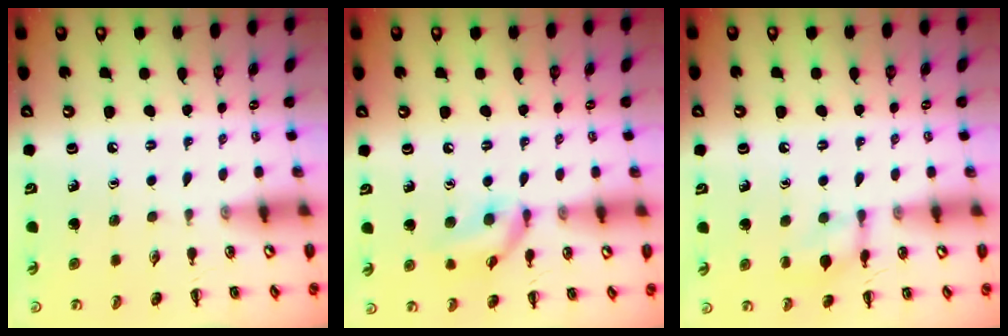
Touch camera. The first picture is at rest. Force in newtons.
{"total": 11.1, "press": 10.9, "slide": 1.6}
{"total": 9.6, "press": 9.5, "slide": 1.5}